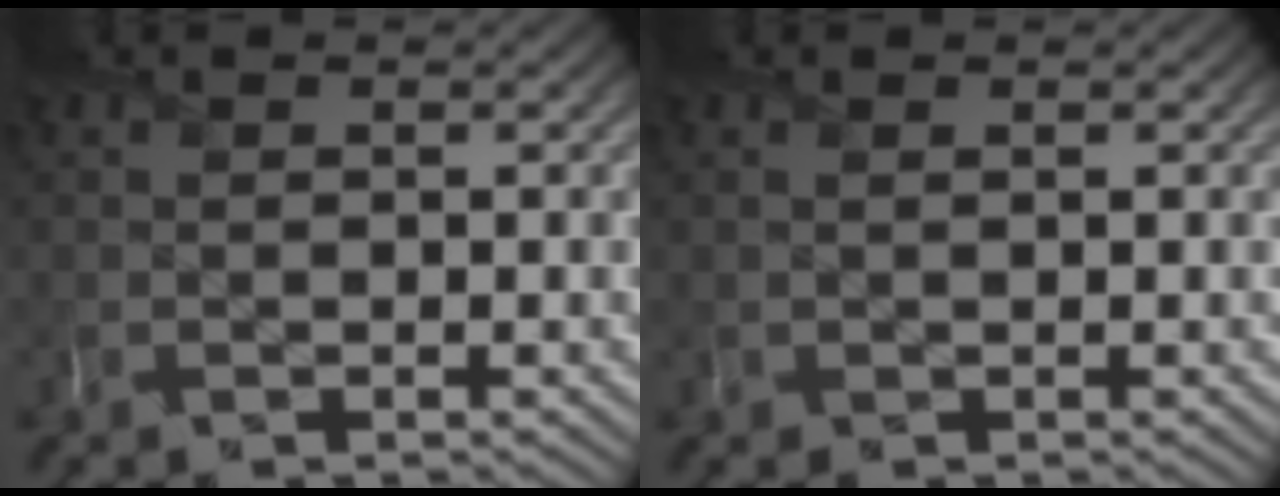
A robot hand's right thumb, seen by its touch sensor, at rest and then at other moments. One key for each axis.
{"total": 0.6, "fx": 0.4, "fy": 0.0, "fz": 0.4, "tx": -0.010, "ty": 0.002, "tz": 0.005}